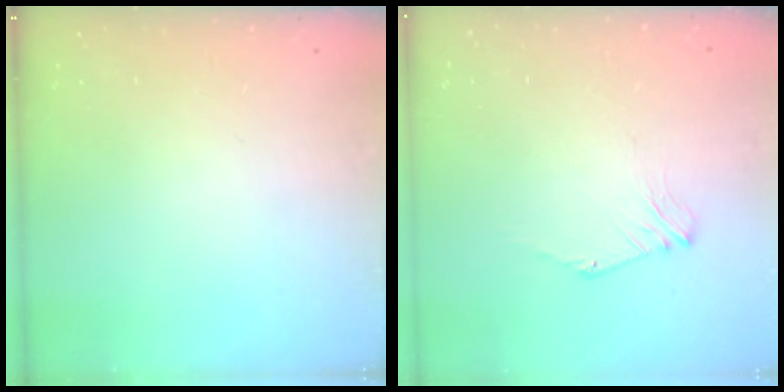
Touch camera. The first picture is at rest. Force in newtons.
{"total": 1.6, "press": 1.5, "slide": 0.5}